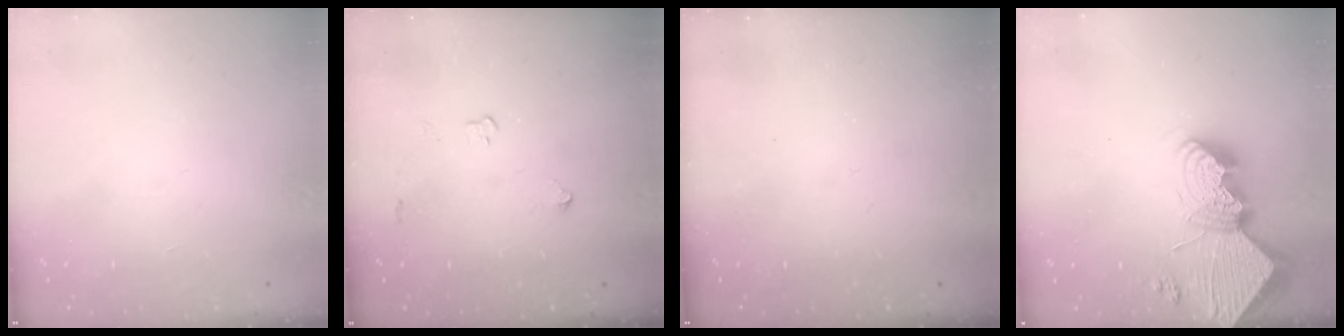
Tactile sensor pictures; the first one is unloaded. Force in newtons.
{"total": 2.8, "press": 2.8, "slide": 0.5}
{"total": 0.0}
{"total": 16.8, "press": 16.8, "slide": 1.7}